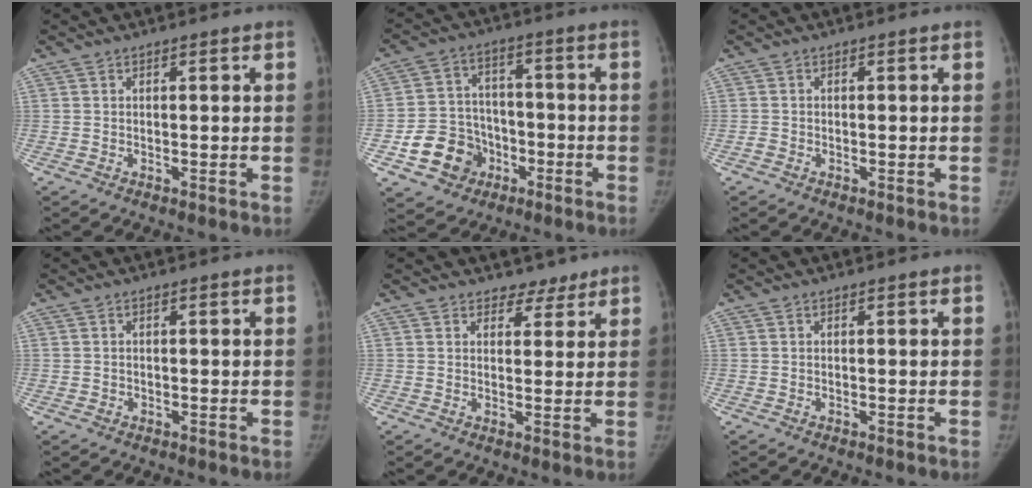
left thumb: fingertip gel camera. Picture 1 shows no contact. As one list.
[{"total": 11.4, "force": [-4.7, 9.7, 3.8], "torque": [-0.034, 0.037, -0.073]}, {"total": 0.7, "force": [-0.5, 0.5, 0.2], "torque": [-0.006, 0.000, -0.015]}, {"total": 0.7, "force": [-0.2, 0.7, 0.1], "torque": [0.001, 0.004, -0.003]}, {"total": 3.4, "force": [2.7, 1.9, 0.2], "torque": [0.023, -0.017, 0.035]}, {"total": 0.0}]